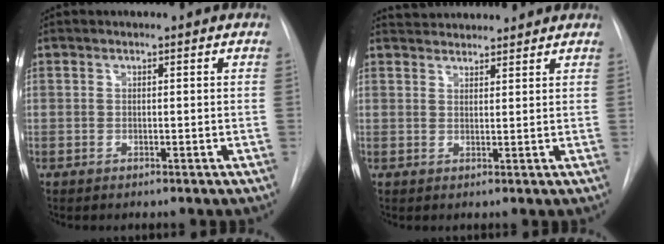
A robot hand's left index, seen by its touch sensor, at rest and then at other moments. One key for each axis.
{"total": 5.0, "fx": 4.9, "fy": 0.8, "fz": 0.7, "tx": -0.012, "ty": 0.030, "tz": 0.070}